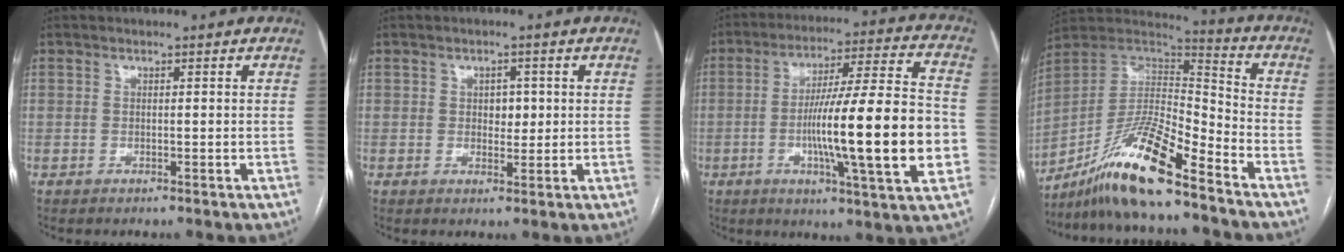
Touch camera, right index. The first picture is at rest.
{"total": 2.7, "force": [0.4, 1.8, 1.9], "torque": [-0.021, 0.002, 0.006]}
{"total": 20.8, "force": [-3.7, 0.8, 20.5], "torque": [-0.306, 0.004, -0.057]}
{"total": 15.2, "force": [-11.0, 1.4, 10.5], "torque": [-0.191, 0.008, -0.199]}